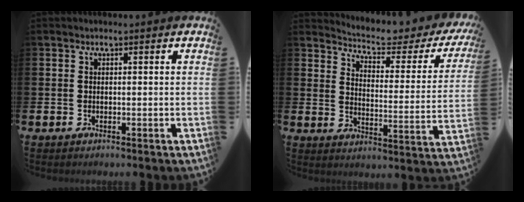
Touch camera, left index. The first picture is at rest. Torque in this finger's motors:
{"motor_torque": [0.38, -0.29, 0.06, 0.01]}